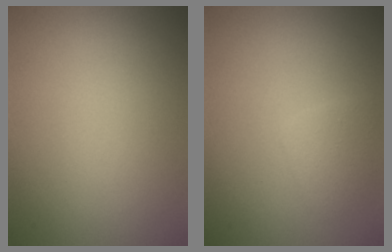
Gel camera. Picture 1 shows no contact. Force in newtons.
{"total": 1.6, "press": 1.6, "slide": 0.1}